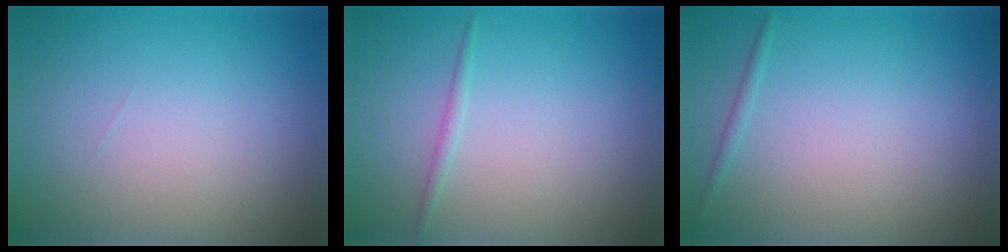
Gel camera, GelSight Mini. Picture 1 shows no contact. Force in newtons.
{"total": 0.8, "press": 0.8, "slide": 0.0}
{"total": 0.6, "press": 0.6, "slide": 0.1}